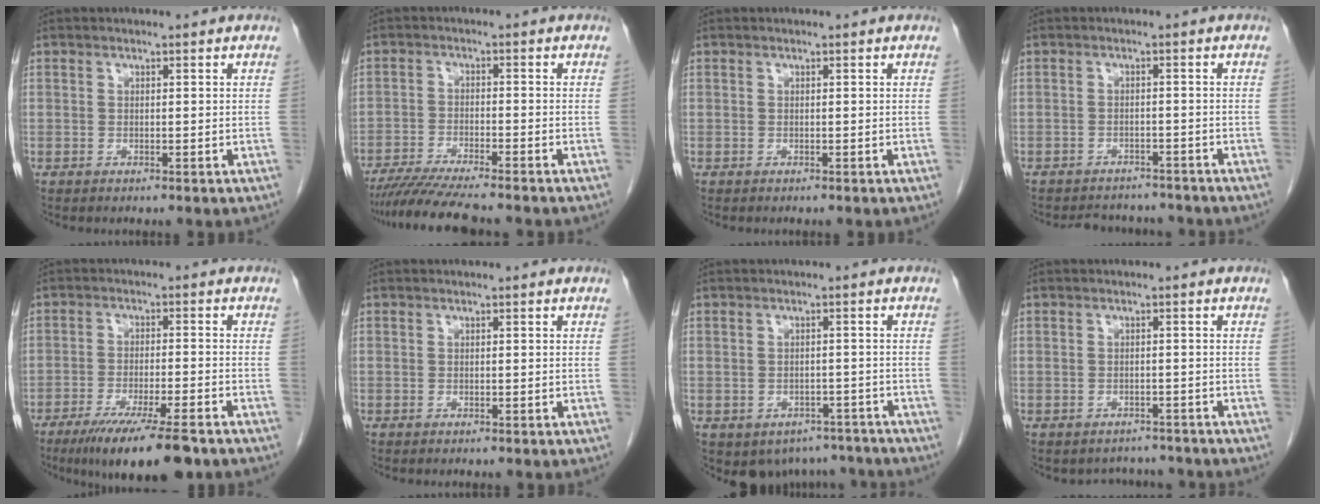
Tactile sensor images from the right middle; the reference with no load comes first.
{"total": 9.5, "force": [-8.2, -0.1, 4.7], "torque": [-0.070, -0.026, -0.136]}
{"total": 0.0}
{"total": 7.8, "force": [-7.2, 2.6, 1.4], "torque": [-0.019, 0.009, -0.089]}
{"total": 12.6, "force": [-9.0, 1.3, 8.7], "torque": [-0.131, -0.028, -0.142]}
{"total": 0.0}
{"total": 8.0, "force": [-5.7, 5.4, 1.4], "torque": [-0.014, 0.013, -0.068]}
{"total": 3.4, "force": [-3.0, 1.5, -0.3], "torque": [0.005, 0.013, -0.040]}